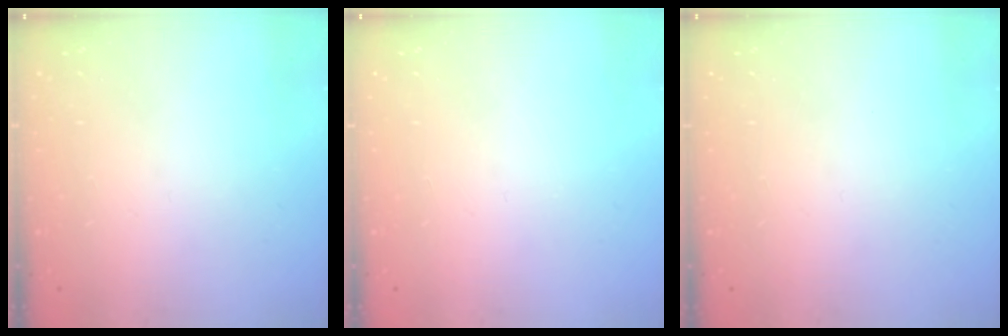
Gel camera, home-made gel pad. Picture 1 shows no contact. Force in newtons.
{"total": 0.0}
{"total": 0.0}